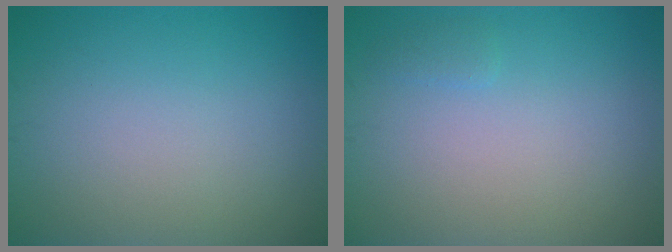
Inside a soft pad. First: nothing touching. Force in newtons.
{"total": 0.6, "press": 0.6, "slide": 0.1}